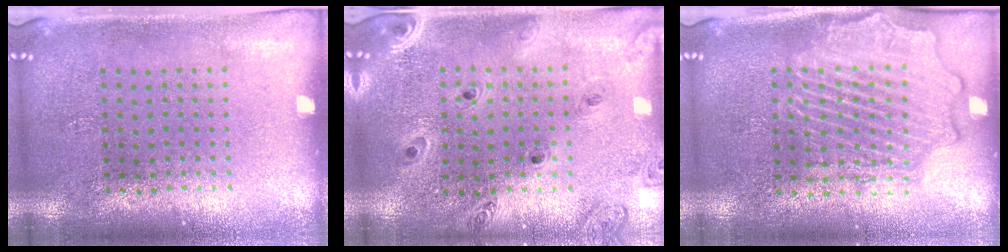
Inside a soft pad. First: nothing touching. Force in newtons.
{"total": 1.4, "press": 1.4, "slide": 0.1}
{"total": 2.2, "press": 2.2, "slide": 0.2}